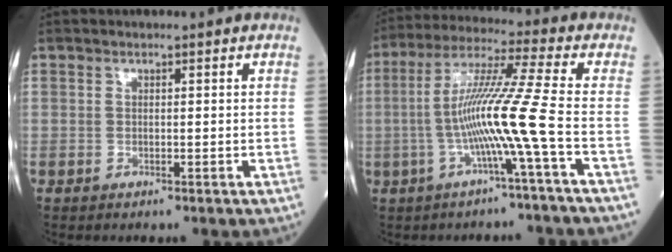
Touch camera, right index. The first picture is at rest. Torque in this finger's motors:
{"motor_torque": [1.50, -0.52, 0.84, 0.21]}